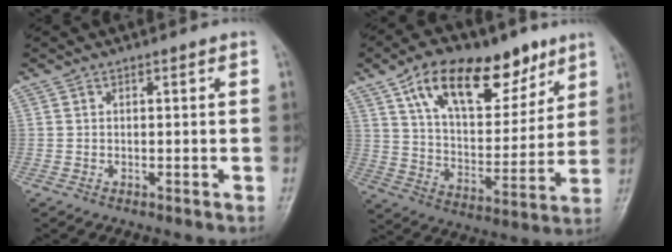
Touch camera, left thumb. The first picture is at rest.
{"total": 21.2, "force": [12.3, 10.6, 13.6], "torque": [-0.174, -0.037, 0.211]}